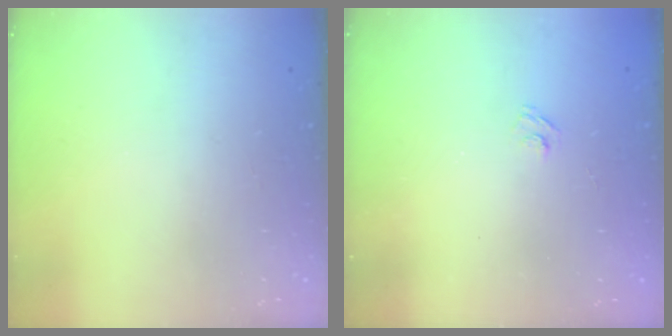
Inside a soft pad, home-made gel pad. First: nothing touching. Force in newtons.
{"total": 2.7, "press": 2.5, "slide": 0.9}